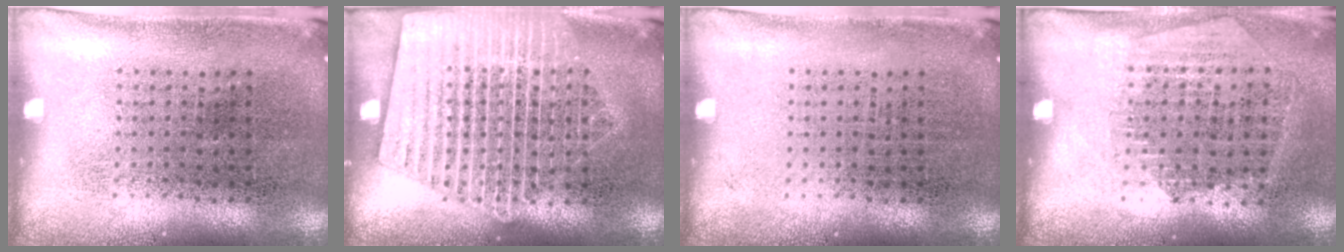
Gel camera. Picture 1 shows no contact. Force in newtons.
{"total": 2.3, "press": 2.2, "slide": 0.2}
{"total": 0.0}
{"total": 1.3, "press": 1.1, "slide": 0.6}